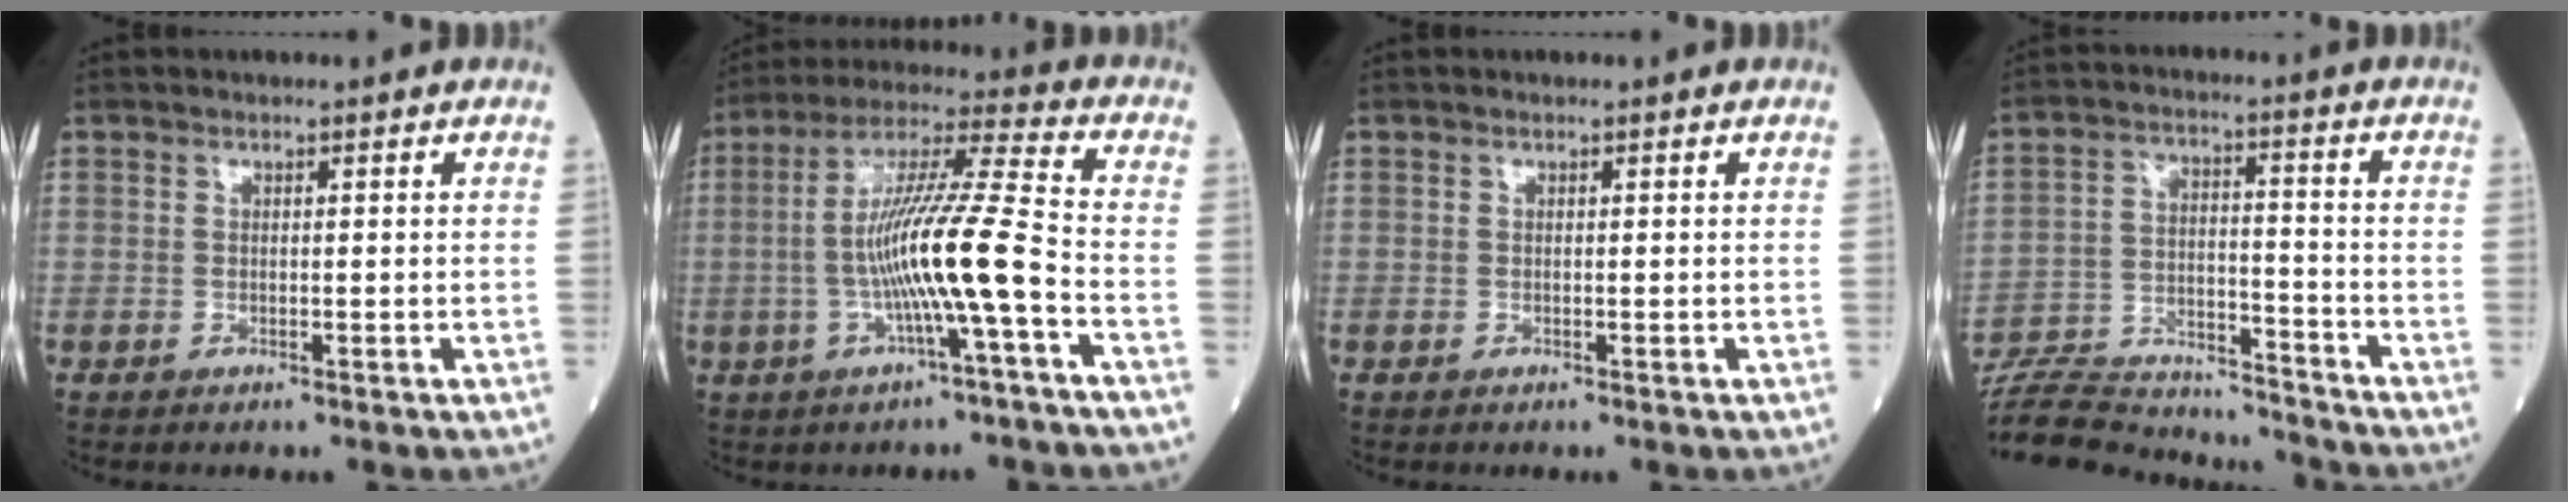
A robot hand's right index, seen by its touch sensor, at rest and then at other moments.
{"total": 12.8, "force": [-2.9, -0.5, 12.4], "torque": [-0.235, 0.013, -0.055]}
{"total": 0.0}
{"total": 18.2, "force": [-17.5, 2.8, 4.0], "torque": [-0.090, 0.012, -0.270]}